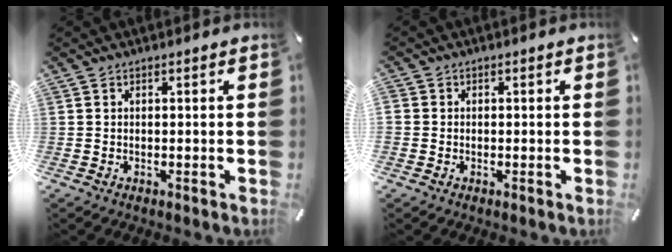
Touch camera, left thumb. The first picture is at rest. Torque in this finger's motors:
{"motor_torque": [-0.09, 0.13, -0.42, 0.64, 0.00]}